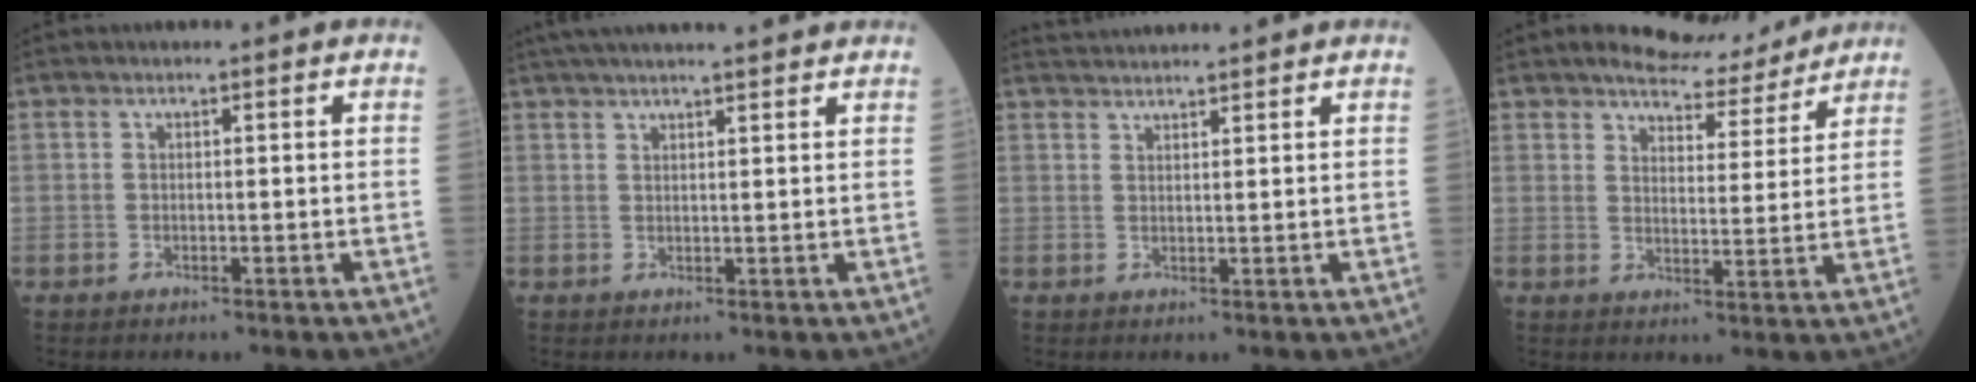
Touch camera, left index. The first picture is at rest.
{"total": 12.9, "force": [11.3, 0.7, 6.0], "torque": [-0.100, 0.035, 0.156]}
{"total": 5.9, "force": [5.7, -0.3, 1.5], "torque": [-0.028, 0.033, 0.089]}
{"total": 8.5, "force": [8.1, 2.2, 1.7], "torque": [-0.024, -0.004, 0.107]}